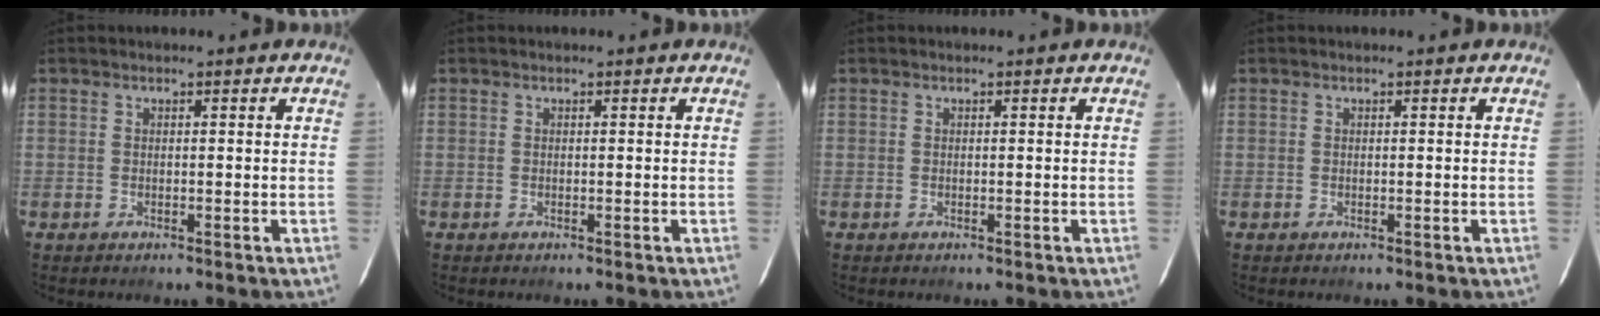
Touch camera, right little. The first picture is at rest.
{"total": 0.0}
{"total": 0.0}
{"total": 0.0}